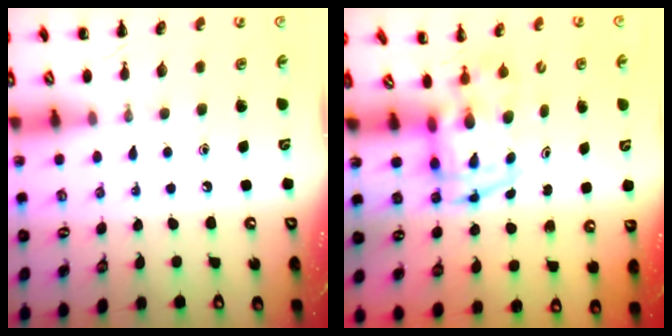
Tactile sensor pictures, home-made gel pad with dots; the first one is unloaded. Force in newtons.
{"total": 3.8, "press": 3.7, "slide": 0.7}